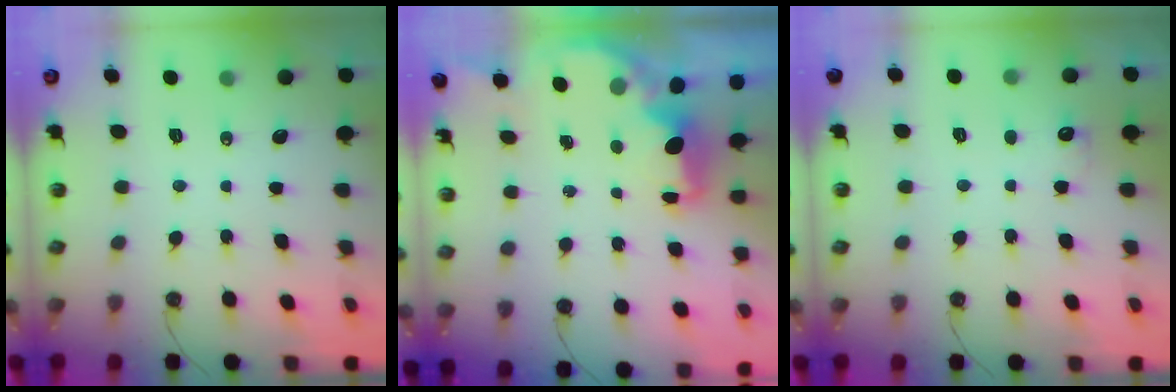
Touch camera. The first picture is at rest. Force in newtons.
{"total": 2.6, "press": 2.5, "slide": 0.8}
{"total": 5.7, "press": 5.5, "slide": 1.4}